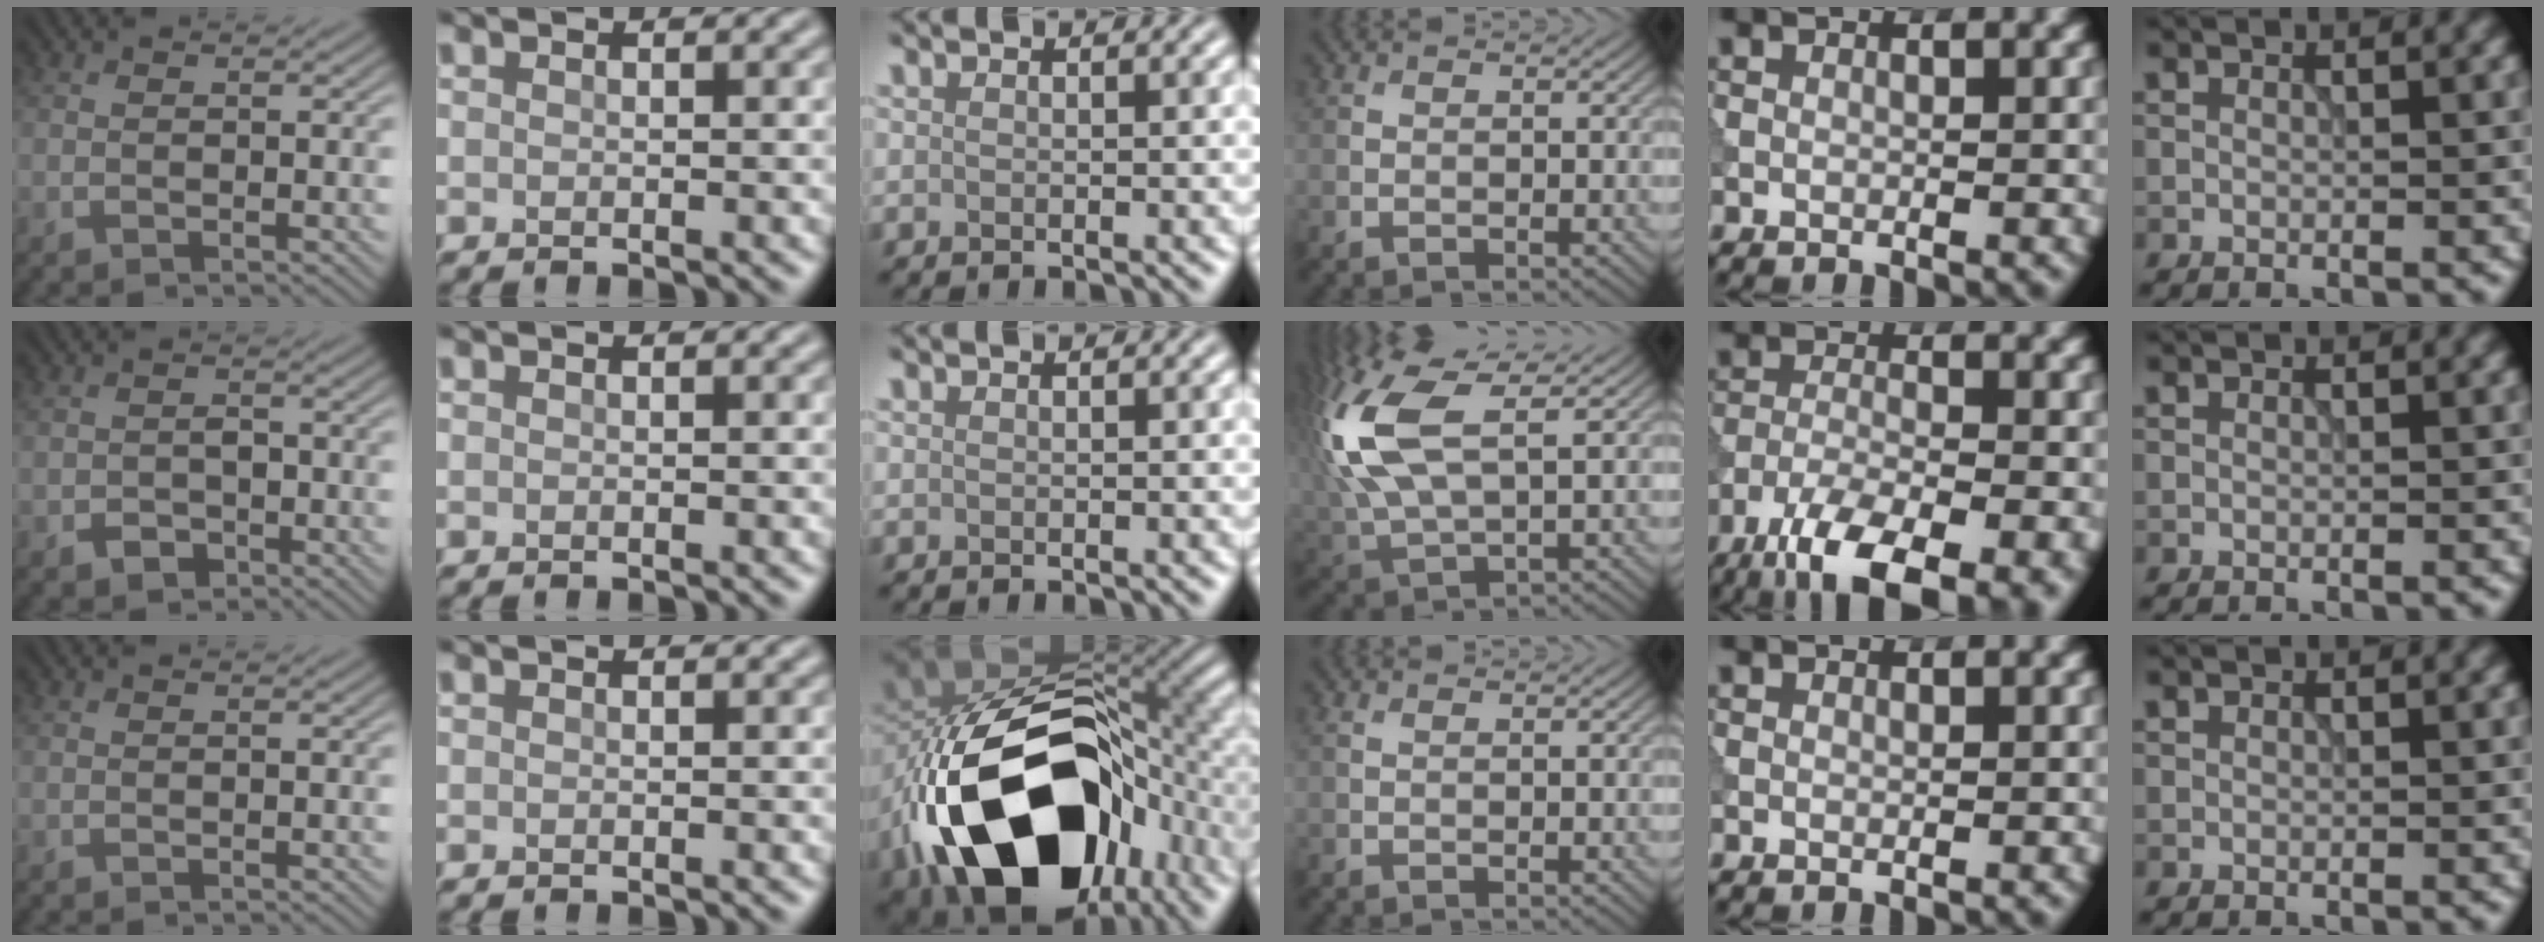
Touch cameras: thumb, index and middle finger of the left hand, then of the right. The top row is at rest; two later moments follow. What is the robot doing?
{"motion": "insert", "object": "power adapter"}